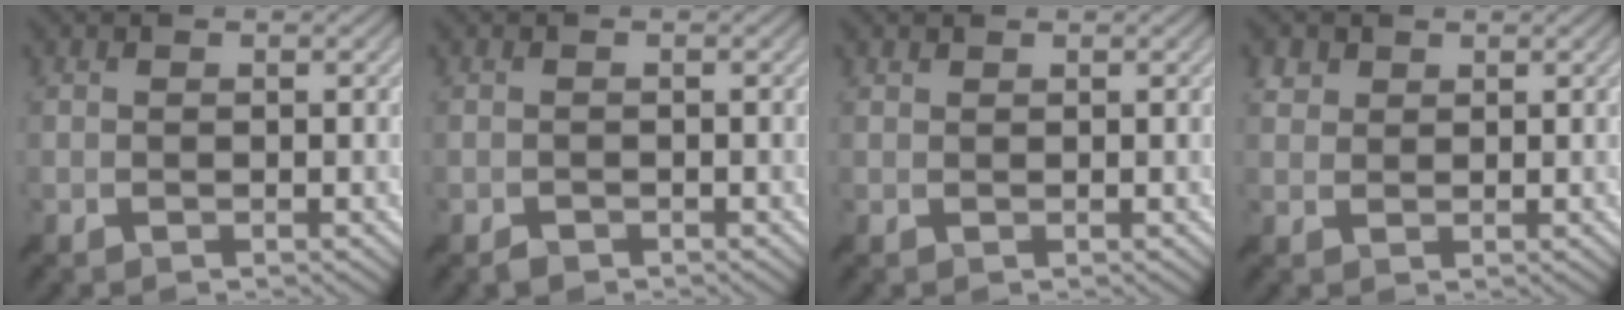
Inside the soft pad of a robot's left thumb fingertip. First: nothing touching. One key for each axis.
{"total": 1.0, "fx": -0.9, "fy": 0.5, "fz": 0.1, "tx": 0.000, "ty": -0.004, "tz": -0.017}
{"total": 0.5, "fx": 0.5, "fy": 0.1, "fz": 0.1, "tx": -0.002, "ty": 0.001, "tz": 0.012}
{"total": 1.8, "fx": 1.2, "fy": 1.3, "fz": 0.4, "tx": -0.013, "ty": 0.003, "tz": 0.027}